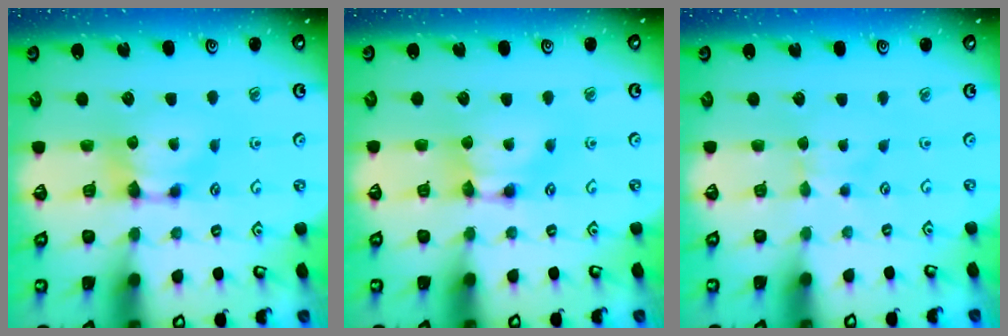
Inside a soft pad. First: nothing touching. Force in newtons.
{"total": 1.5, "press": 1.5, "slide": 0.2}
{"total": 2.2, "press": 2.2, "slide": 0.5}